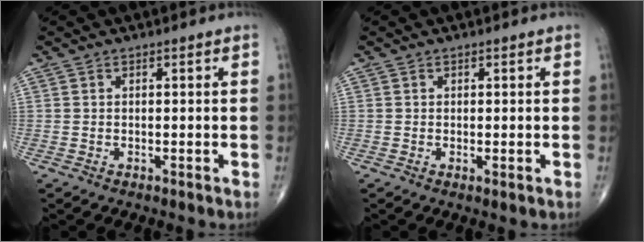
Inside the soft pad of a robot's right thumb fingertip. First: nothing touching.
{"total": 0.7, "force": [-0.1, 0.2, 0.7], "torque": [-0.016, -0.003, -0.003]}